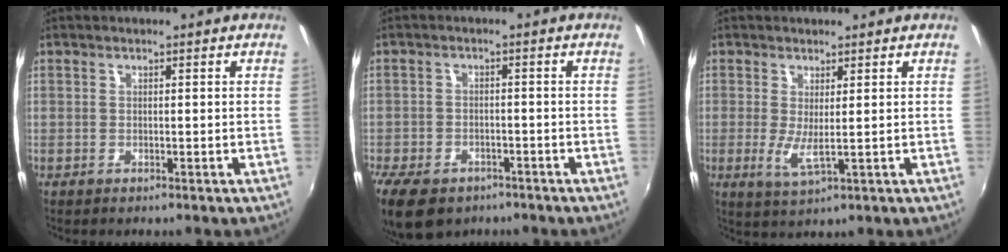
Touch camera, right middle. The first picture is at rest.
{"total": 10.9, "force": [-7.5, 5.9, 5.2], "torque": [-0.136, -0.027, -0.125]}
{"total": 3.7, "force": [0.2, 0.3, 3.6], "torque": [-0.072, -0.013, 0.002]}